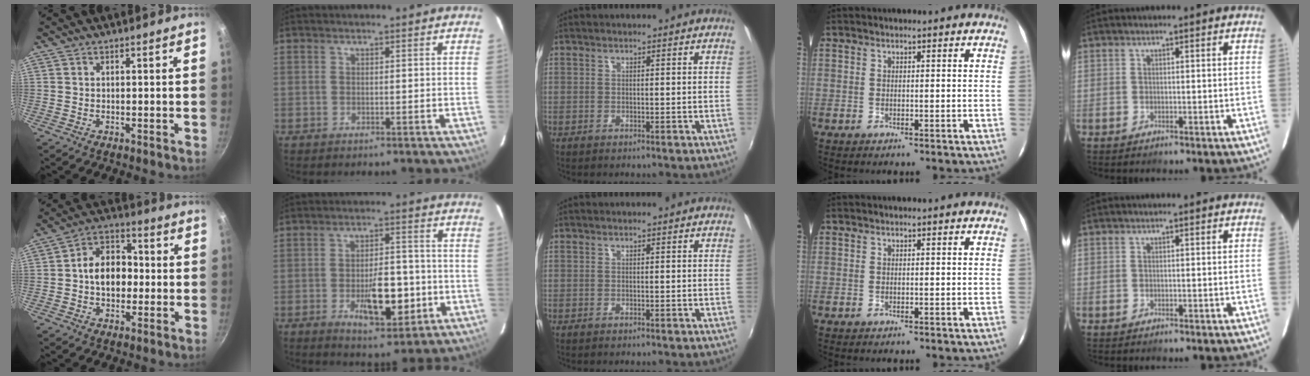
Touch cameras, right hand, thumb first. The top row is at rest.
{"thumb": {"total": 10.2, "force": [-0.5, 7.5, 6.9], "torque": [-0.067, 0.028, -0.021]}, "index": {"total": 11.2, "force": [-3.3, 4.7, 9.6], "torque": [-0.163, 0.001, -0.038]}}